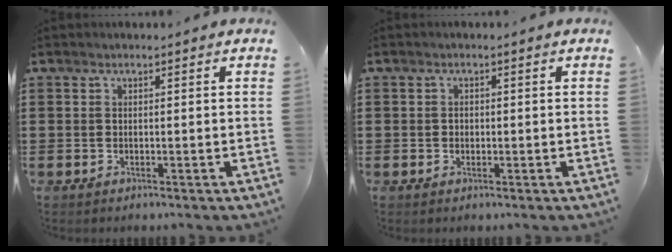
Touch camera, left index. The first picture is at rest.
{"total": 0.8, "force": [0.1, 0.7, 0.4], "torque": [-0.011, 0.004, 0.001]}